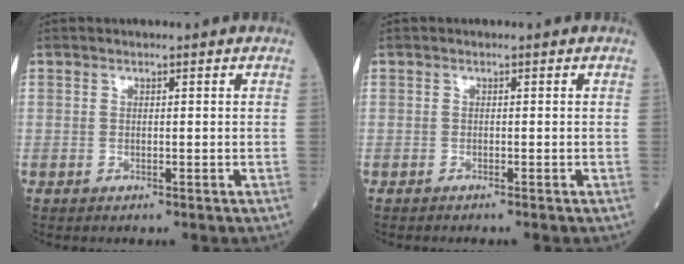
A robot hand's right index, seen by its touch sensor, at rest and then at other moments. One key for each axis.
{"total": 0.9, "fx": -0.8, "fy": -0.2, "fz": 0.4, "tx": -0.006, "ty": 0.000, "tz": -0.013}